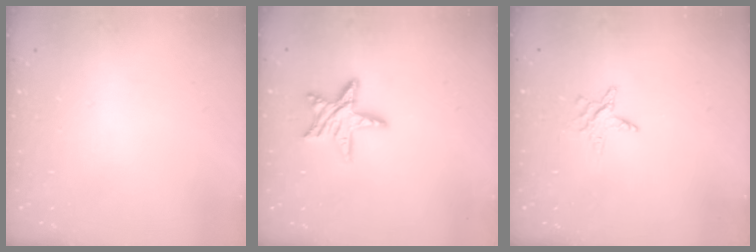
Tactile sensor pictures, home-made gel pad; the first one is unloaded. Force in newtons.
{"total": 12.1, "press": 12.1, "slide": 1.0}
{"total": 3.9, "press": 3.9, "slide": 0.4}